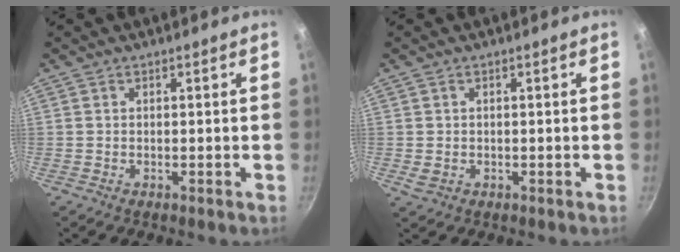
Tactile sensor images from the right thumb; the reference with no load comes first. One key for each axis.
{"total": 1.7, "fx": -0.2, "fy": 1.3, "fz": 1.0, "tx": -0.017, "ty": 0.000, "tz": 0.002}